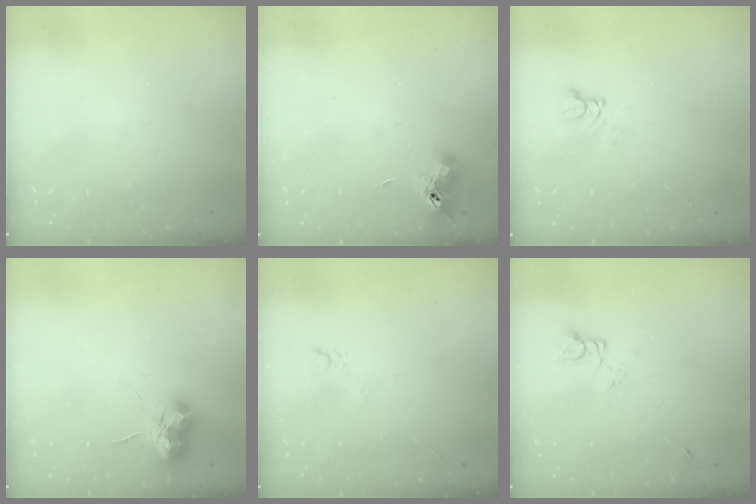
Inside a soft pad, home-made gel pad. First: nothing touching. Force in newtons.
{"total": 8.0, "press": 7.9, "slide": 0.8}
{"total": 4.0, "press": 4.0, "slide": 0.6}
{"total": 11.7, "press": 11.6, "slide": 1.1}
{"total": 3.3, "press": 3.3, "slide": 0.6}
{"total": 3.7, "press": 3.7, "slide": 0.3}